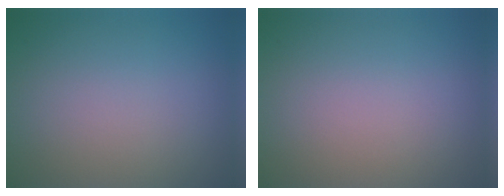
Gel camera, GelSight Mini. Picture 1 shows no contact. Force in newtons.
{"total": 0.0}